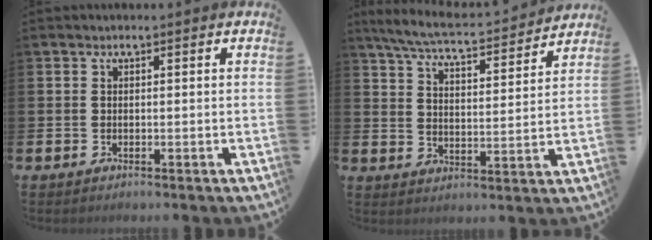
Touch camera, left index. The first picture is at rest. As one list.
[{"total": 6.5, "force": [6.1, 0.7, 2.3], "torque": [-0.073, -0.041, 0.102]}]